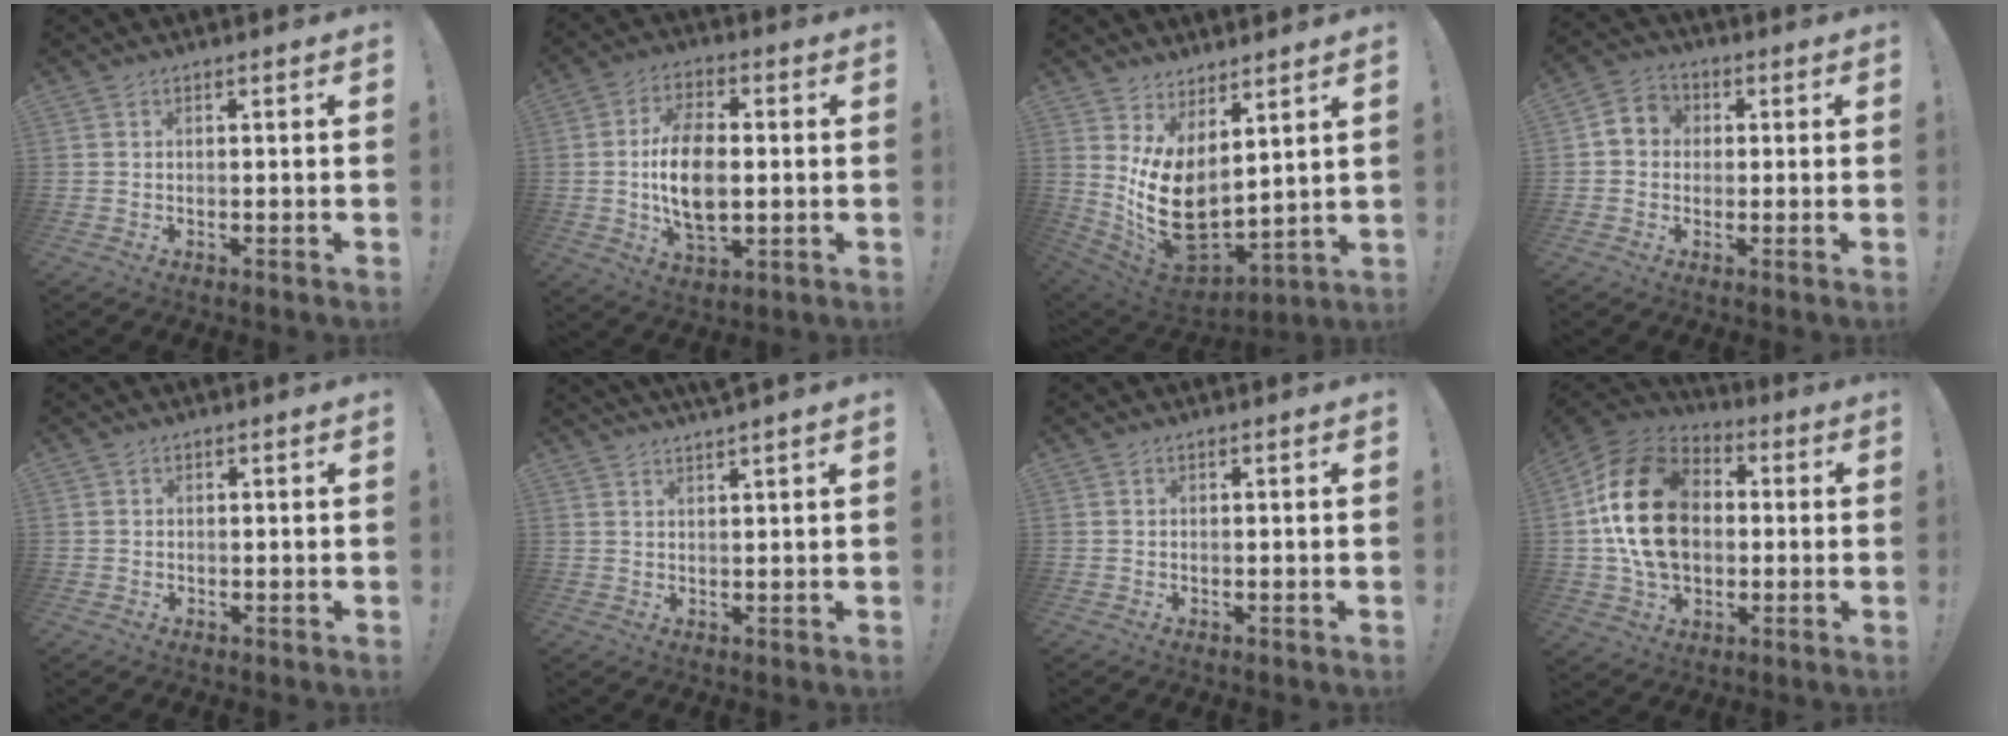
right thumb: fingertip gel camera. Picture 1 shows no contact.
{"total": 13.6, "force": [-0.3, 7.8, 11.1], "torque": [-0.200, -0.005, -0.009]}
{"total": 15.7, "force": [1.3, 9.8, 12.1], "torque": [-0.213, -0.037, 0.037]}
{"total": 5.2, "force": [-0.2, 4.8, 2.1], "torque": [-0.034, 0.017, -0.001]}
{"total": 1.4, "force": [0.3, 1.3, 0.1], "torque": [0.006, -0.006, 0.004]}
{"total": 3.1, "force": [2.7, -0.4, 1.3], "torque": [-0.022, -0.013, 0.046]}
{"total": 0.0}
{"total": 23.1, "force": [2.2, 16.6, 15.9], "torque": [-0.276, 0.016, 0.048]}